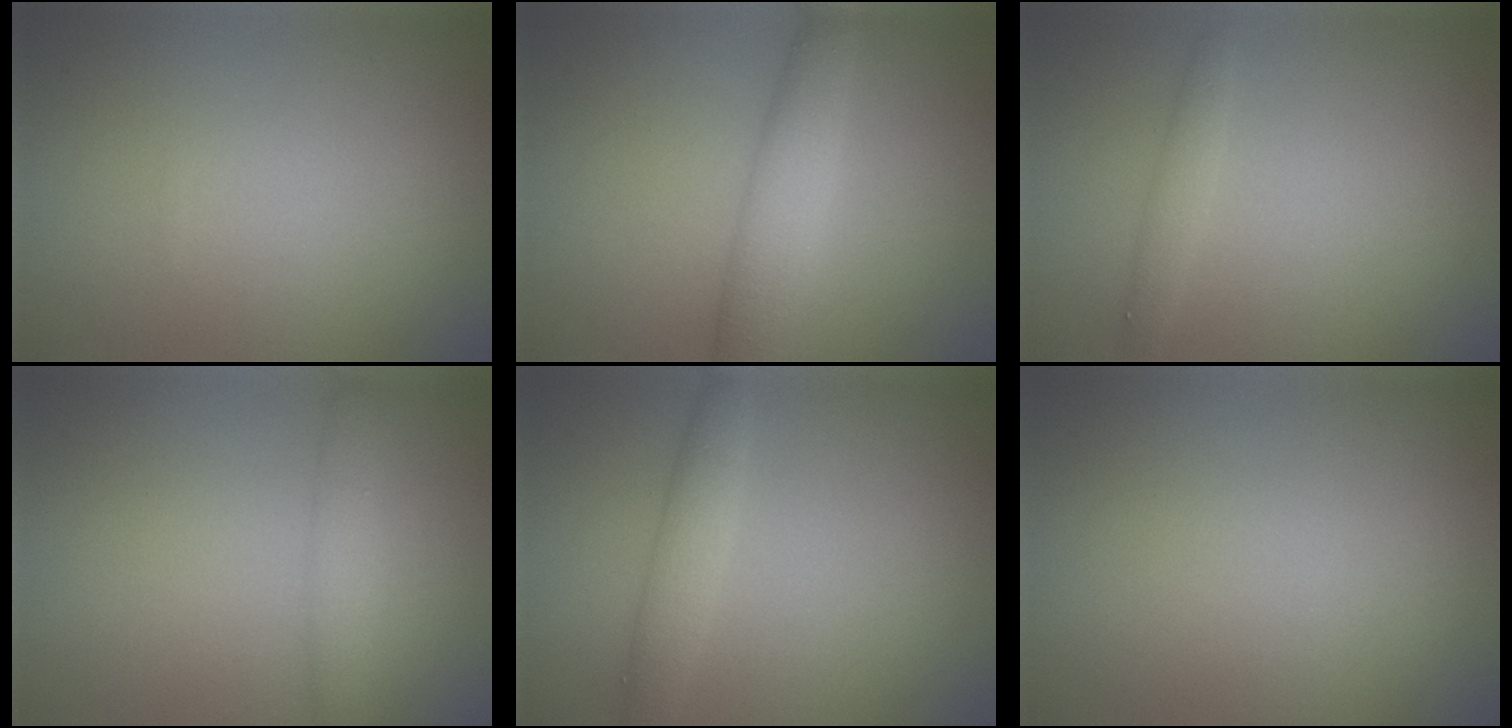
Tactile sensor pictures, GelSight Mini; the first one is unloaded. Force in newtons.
{"total": 3.9, "press": 3.9, "slide": 0.1}
{"total": 1.4, "press": 1.4, "slide": 0.1}
{"total": 2.0, "press": 2.0, "slide": 0.1}
{"total": 2.4, "press": 2.4, "slide": 0.1}
{"total": 0.0}